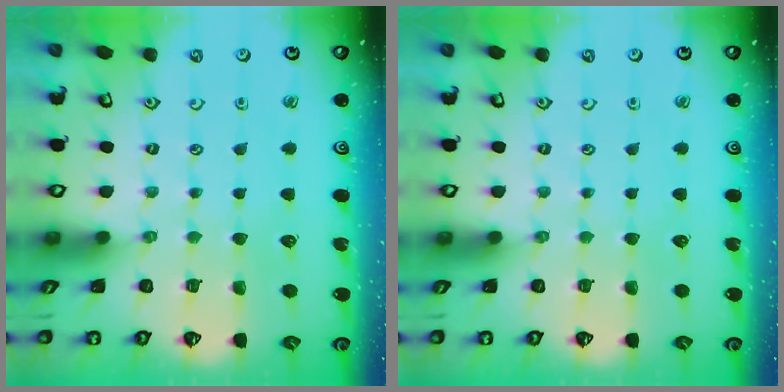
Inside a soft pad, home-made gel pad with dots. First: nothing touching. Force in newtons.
{"total": 0.0}